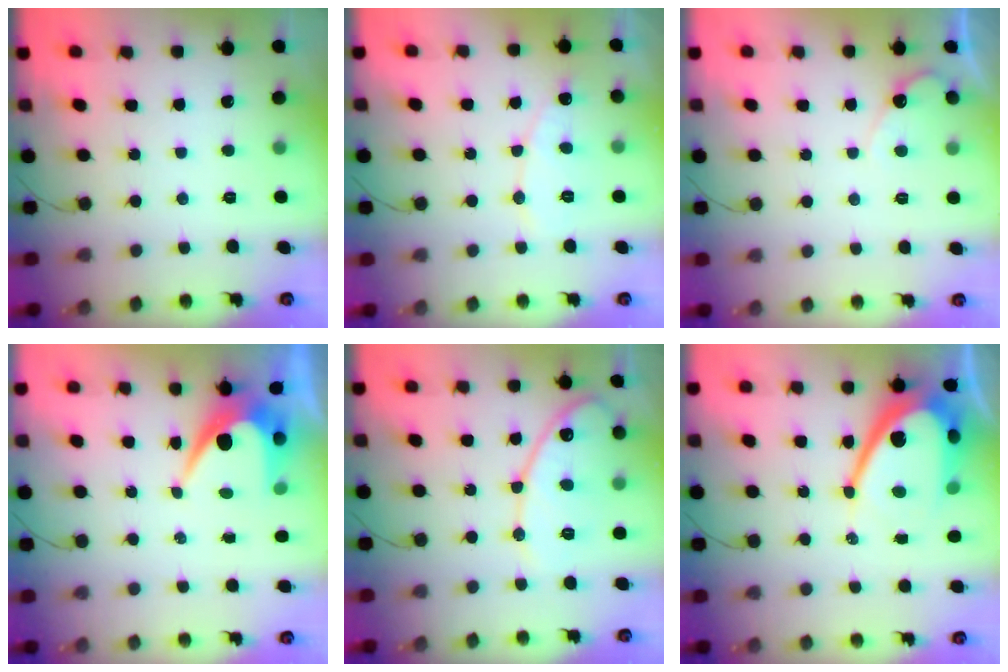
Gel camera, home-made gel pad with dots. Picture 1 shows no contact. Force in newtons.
{"total": 6.6, "press": 6.6, "slide": 0.5}
{"total": 5.6, "press": 5.6, "slide": 0.3}
{"total": 6.2, "press": 6.2, "slide": 0.5}
{"total": 13.8, "press": 13.7, "slide": 0.9}
{"total": 17.2, "press": 17.2, "slide": 1.5}